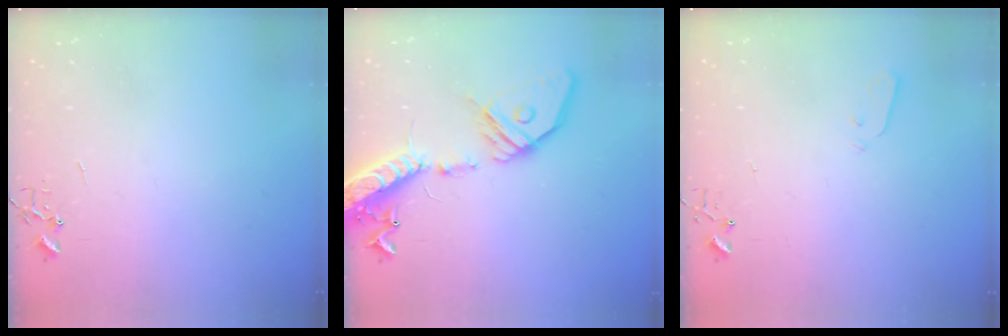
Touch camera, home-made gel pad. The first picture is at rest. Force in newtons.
{"total": 19.7, "press": 19.4, "slide": 3.9}
{"total": 2.8, "press": 2.7, "slide": 0.4}